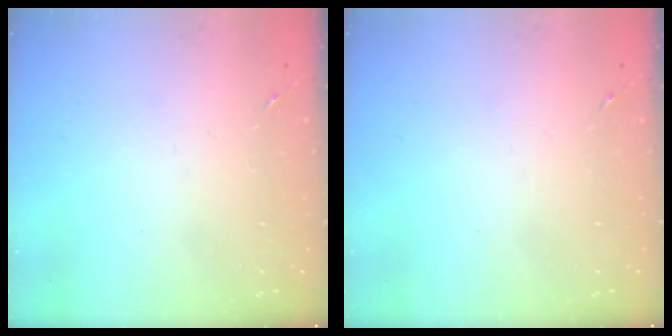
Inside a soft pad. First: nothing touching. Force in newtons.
{"total": 0.0}